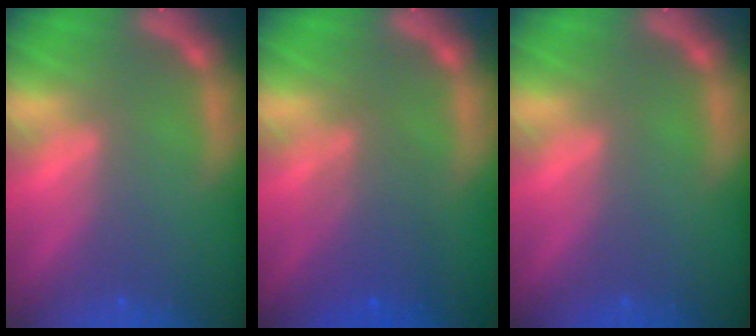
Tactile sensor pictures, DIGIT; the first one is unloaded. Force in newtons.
{"total": 4.1}
{"total": 0.0}